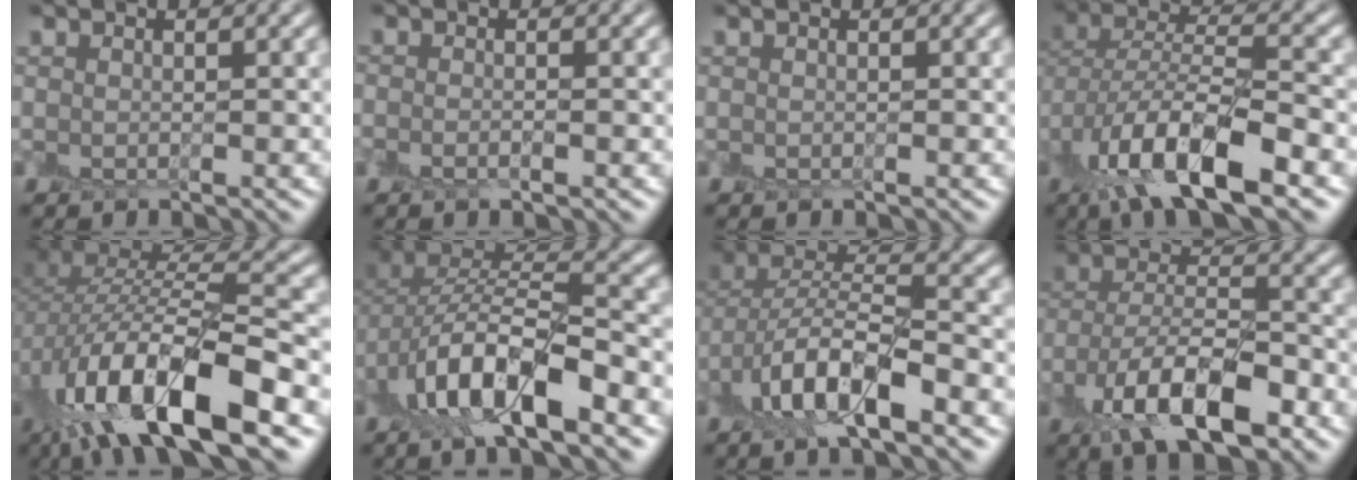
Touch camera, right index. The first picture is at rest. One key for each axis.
{"total": 1.0, "fx": -0.9, "fy": 0.0, "fz": 0.6, "tx": -0.012, "ty": -0.004, "tz": -0.021}
{"total": 0.0}
{"total": 10.1, "fx": -5.4, "fy": 3.7, "fz": 7.7, "tx": -0.144, "ty": 0.001, "tz": -0.106}
{"total": 13.4, "fx": -7.5, "fy": 4.3, "fz": 10.2, "tx": -0.190, "ty": -0.002, "tz": -0.144}
{"total": 9.7, "fx": -5.3, "fy": 3.8, "fz": 7.2, "tx": -0.132, "ty": 0.007, "tz": -0.109}
{"total": 7.6, "fx": -4.1, "fy": 2.8, "fz": 5.7, "tx": -0.104, "ty": 0.002, "tz": -0.086}
{"total": 9.8, "fx": -5.6, "fy": 4.1, "fz": 6.9, "tx": -0.125, "ty": -0.002, "tz": -0.106}